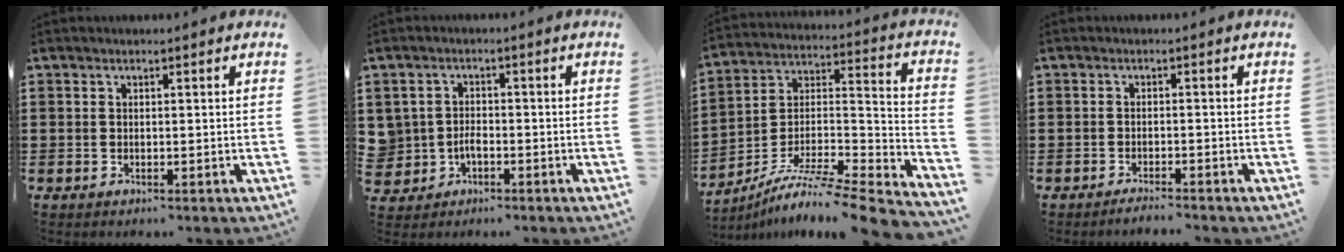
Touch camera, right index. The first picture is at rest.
{"total": 2.5, "force": [-0.9, 2.1, 1.0], "torque": [-0.035, -0.001, -0.022]}
{"total": 8.0, "force": [-6.3, 0.8, 4.9], "torque": [-0.085, -0.005, -0.126]}
{"total": 1.6, "force": [-1.5, 0.0, 0.4], "torque": [-0.009, 0.001, -0.029]}